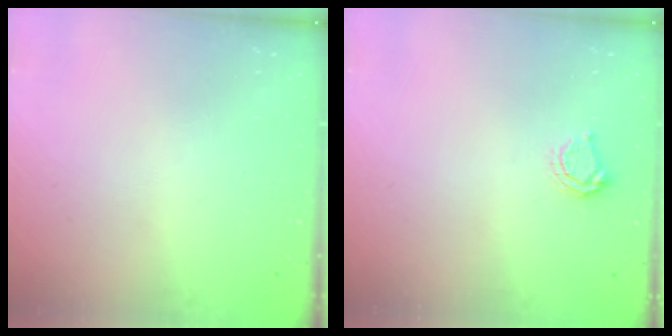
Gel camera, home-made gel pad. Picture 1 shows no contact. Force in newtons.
{"total": 4.2, "press": 4.2, "slide": 0.5}